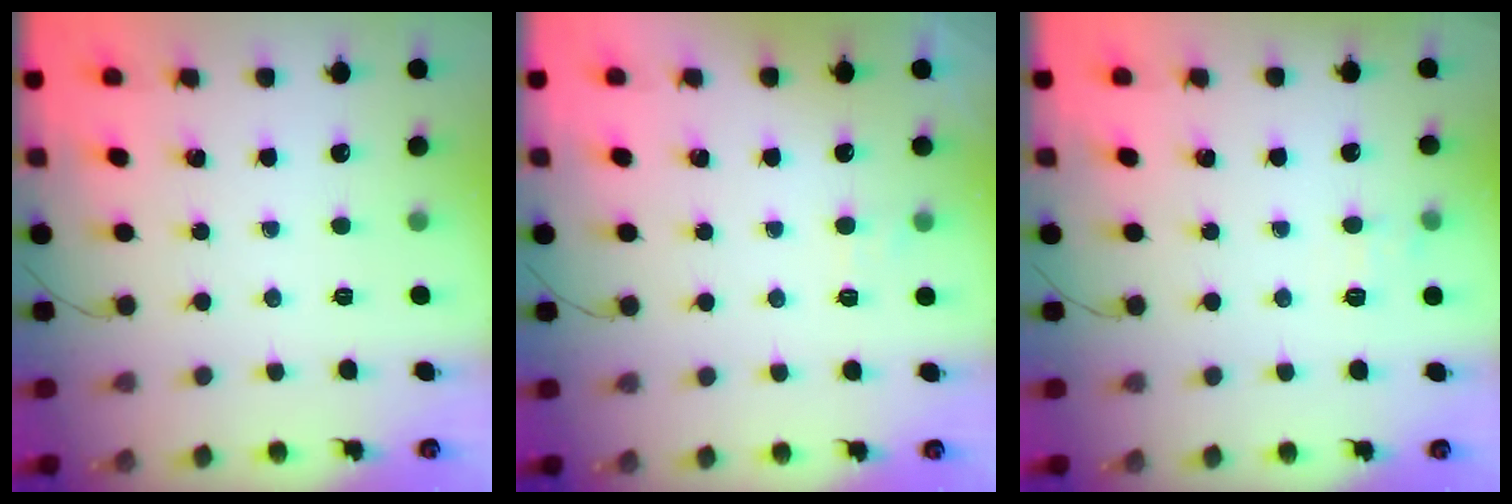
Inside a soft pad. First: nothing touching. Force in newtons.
{"total": 3.5, "press": 3.3, "slide": 1.1}
{"total": 5.8, "press": 5.6, "slide": 1.5}